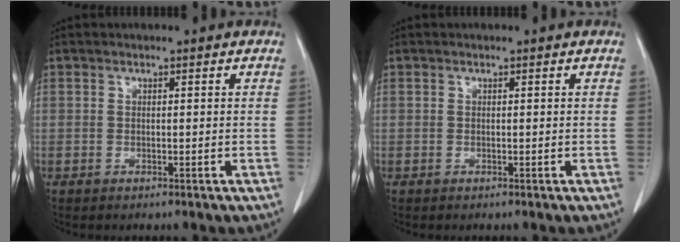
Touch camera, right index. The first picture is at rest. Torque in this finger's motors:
{"motor_torque": [0.00, 0.00, 0.00, 0.00]}